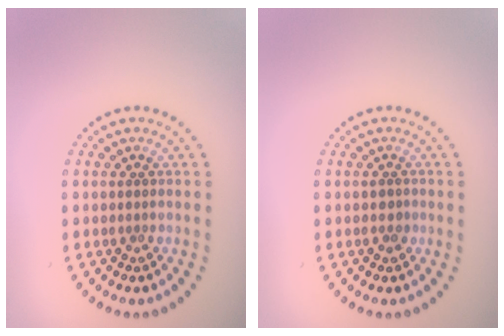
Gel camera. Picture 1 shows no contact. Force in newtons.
{"total": 1.0, "press": 0.9, "slide": 0.4}